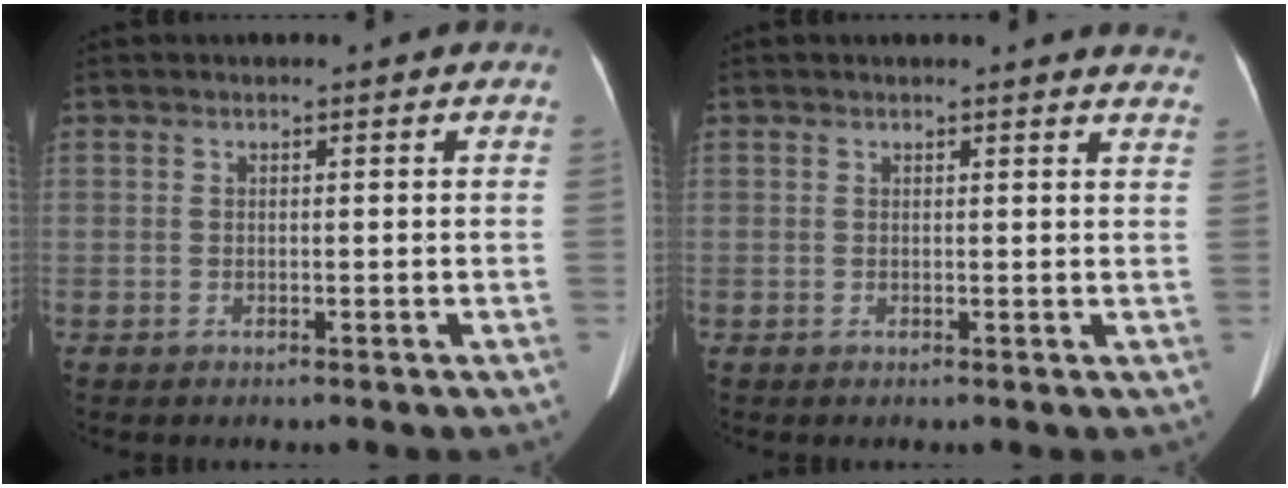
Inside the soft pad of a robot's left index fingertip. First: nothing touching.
{"total": 5.1, "force": [5.0, 0.4, 0.8], "torque": [0.000, -0.022, 0.025]}